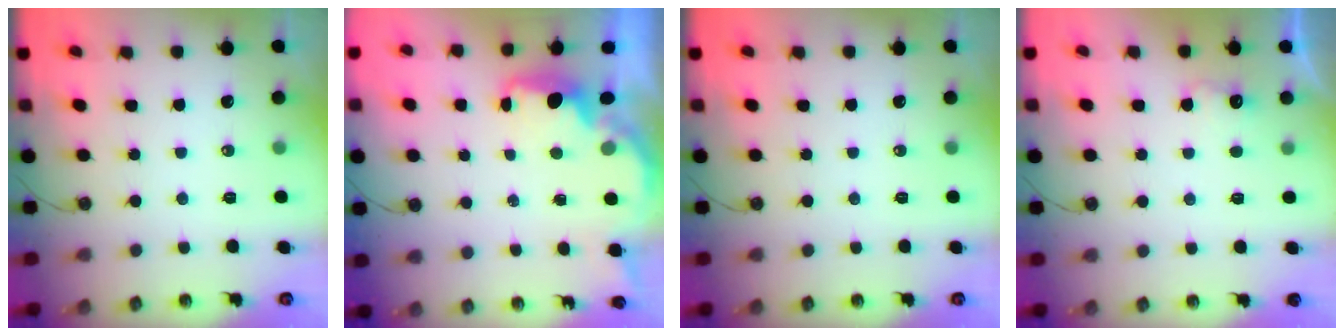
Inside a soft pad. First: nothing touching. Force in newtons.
{"total": 2.1, "press": 2.0, "slide": 0.8}
{"total": 0.0}
{"total": 6.0, "press": 5.9, "slide": 1.0}